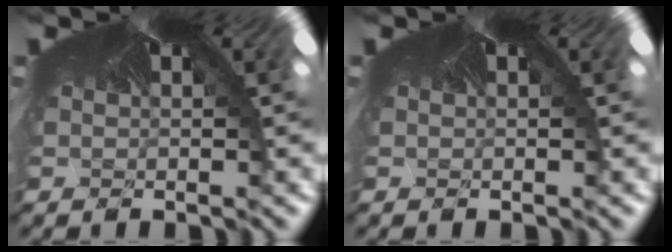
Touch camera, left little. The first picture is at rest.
{"total": 0.0}